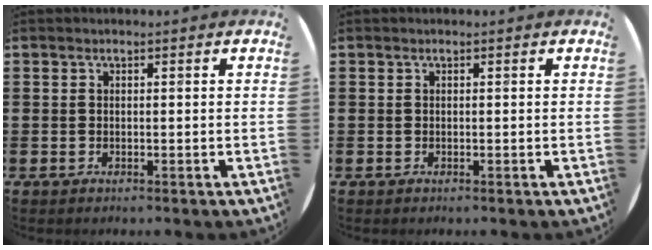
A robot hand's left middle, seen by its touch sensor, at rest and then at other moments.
{"total": 0.0}